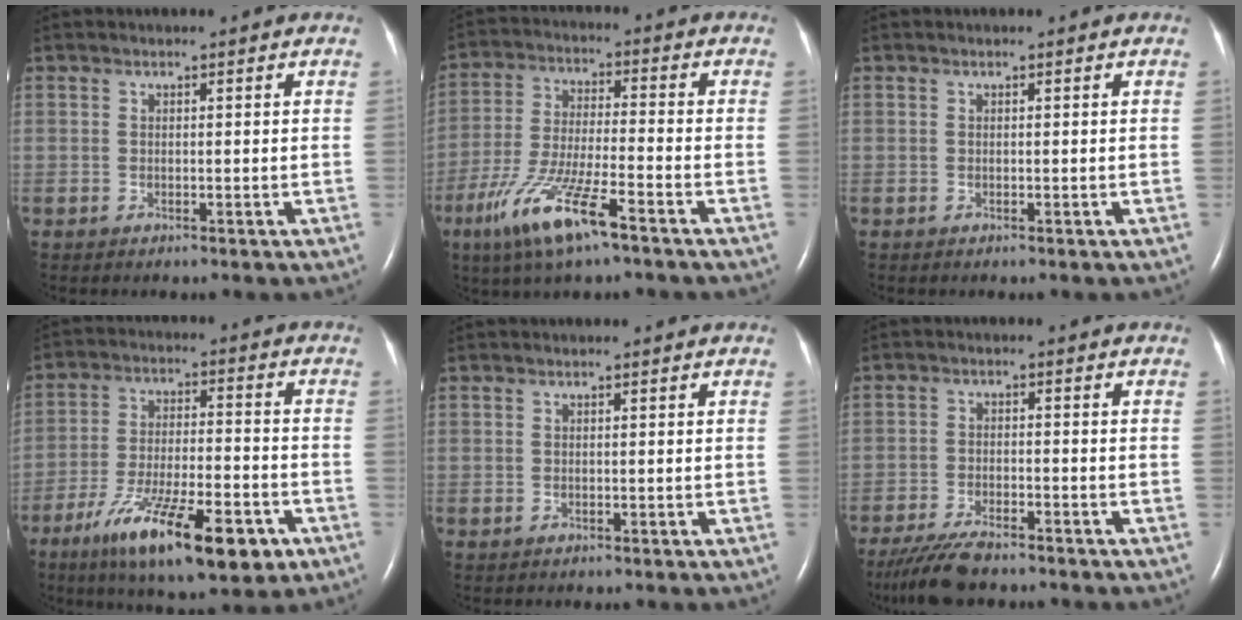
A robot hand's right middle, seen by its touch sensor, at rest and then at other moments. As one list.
[{"total": 11.8, "force": [-6.9, 1.3, 9.5], "torque": [-0.197, -0.022, -0.127]}, {"total": 0.0}, {"total": 17.2, "force": [-9.6, 4.1, 13.7], "torque": [-0.216, -0.020, -0.151]}, {"total": 0.0}, {"total": 6.9, "force": [-5.9, 1.2, 3.4], "torque": [-0.068, -0.020, -0.104]}]